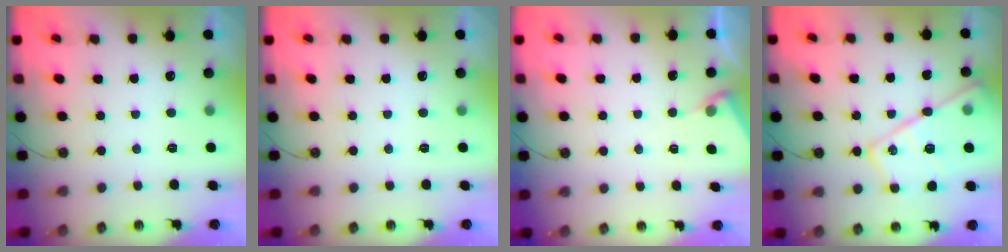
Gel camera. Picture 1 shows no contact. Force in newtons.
{"total": 0.0}
{"total": 4.1, "press": 4.1, "slide": 0.6}
{"total": 18.5, "press": 18.5, "slide": 1.5}